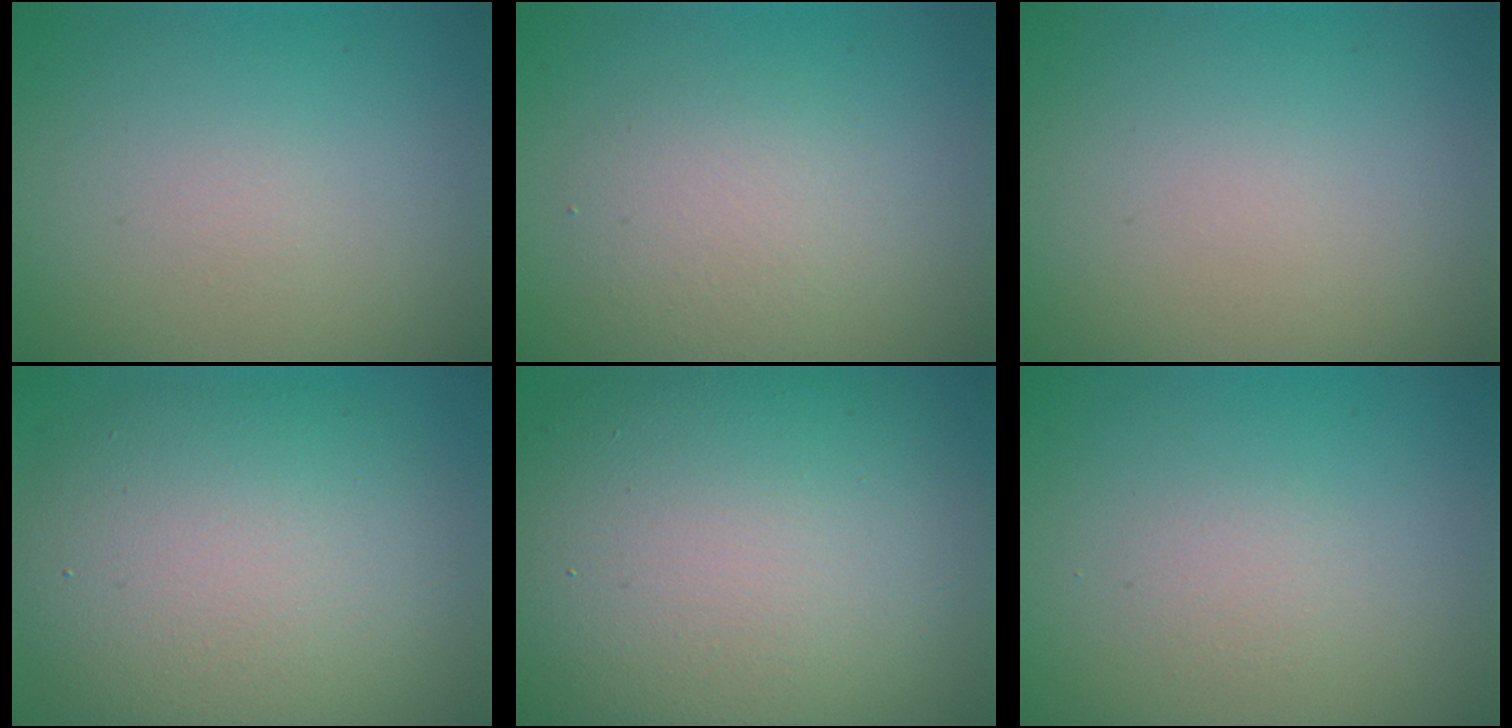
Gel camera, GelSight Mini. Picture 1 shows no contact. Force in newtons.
{"total": 2.4, "press": 2.4, "slide": 0.2}
{"total": 0.0}
{"total": 9.4, "press": 9.3, "slide": 0.6}
{"total": 15.5, "press": 15.5, "slide": 1.0}
{"total": 1.0, "press": 0.9, "slide": 0.1}